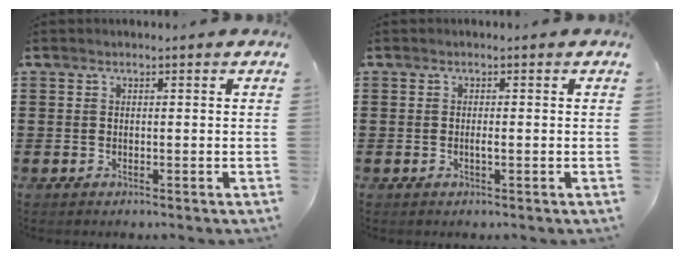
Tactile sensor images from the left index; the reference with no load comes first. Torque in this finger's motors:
{"motor_torque": [0.04, 0.00, 0.00, 0.01]}